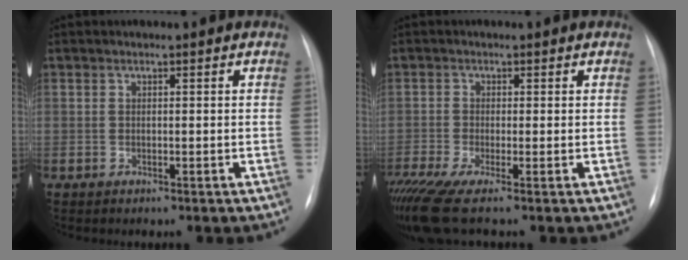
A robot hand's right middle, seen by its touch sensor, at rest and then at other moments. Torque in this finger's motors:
{"motor_torque": [1.06, -1.08, 0.47, 0.16]}